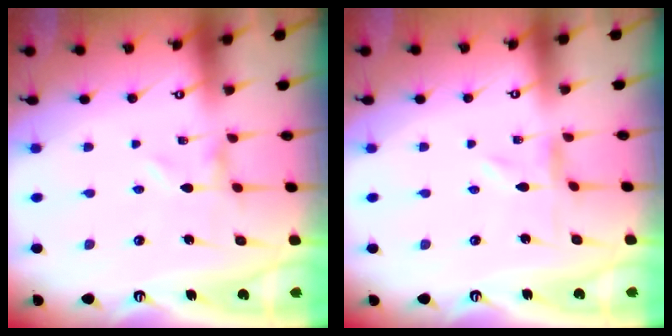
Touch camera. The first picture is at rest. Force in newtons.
{"total": 0.0}